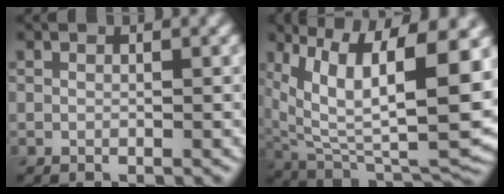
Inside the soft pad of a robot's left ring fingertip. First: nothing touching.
{"total": 13.6, "force": [4.3, 5.4, 11.8], "torque": [-0.210, -0.007, 0.083]}